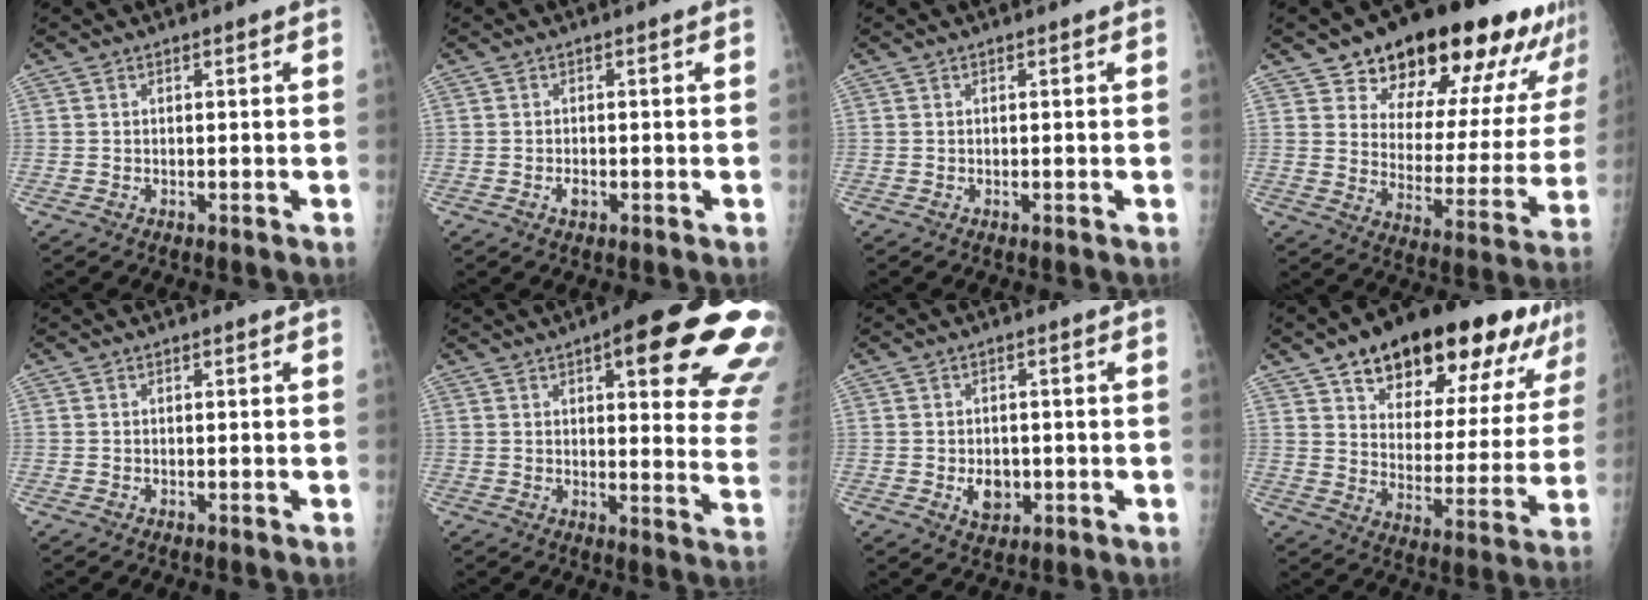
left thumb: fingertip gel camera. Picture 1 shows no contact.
{"total": 1.4, "force": [-0.6, 0.9, 0.9], "torque": [-0.014, 0.001, -0.011]}
{"total": 0.0}
{"total": 23.9, "force": [17.2, 10.3, 13.1], "torque": [-0.140, -0.078, 0.237]}
{"total": 0.0}
{"total": 23.2, "force": [11.3, 6.6, 19.1], "torque": [-0.183, -0.030, 0.132]}
{"total": 4.4, "force": [-0.9, 3.3, 2.7], "torque": [-0.023, 0.001, -0.006]}
{"total": 25.3, "force": [15.9, 10.8, 16.4], "torque": [-0.196, -0.032, 0.236]}